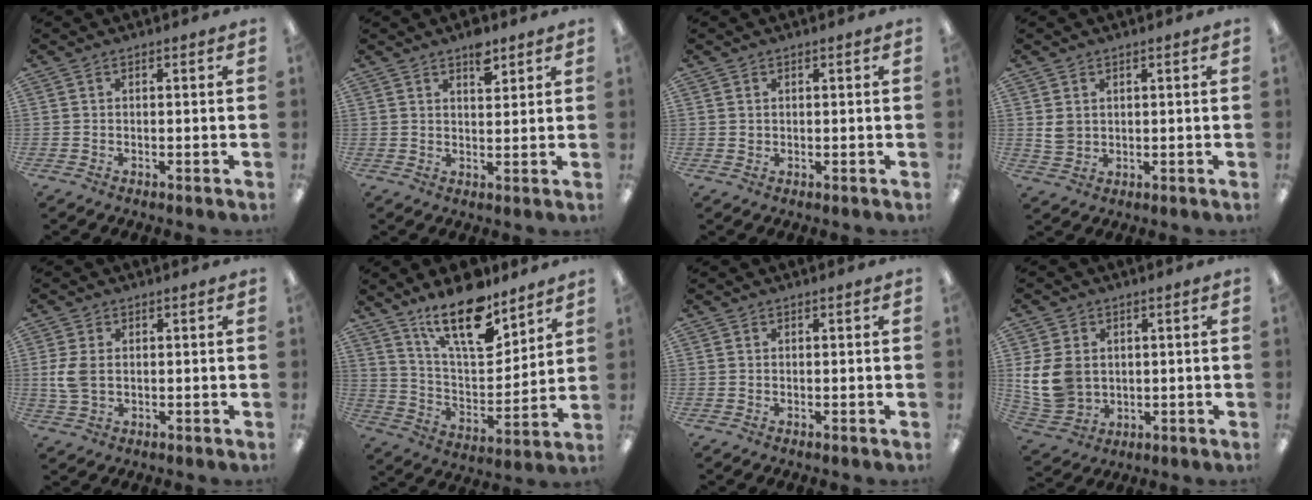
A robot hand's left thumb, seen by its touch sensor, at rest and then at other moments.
{"total": 5.0, "force": [3.6, 2.3, 2.6], "torque": [-0.026, -0.020, 0.059]}
{"total": 0.8, "force": [0.4, 0.6, 0.0], "torque": [-0.002, 0.002, 0.008]}
{"total": 3.5, "force": [1.3, 2.9, 1.4], "torque": [-0.021, -0.001, 0.025]}
{"total": 5.8, "force": [0.3, 4.0, 4.2], "torque": [-0.097, -0.003, 0.000]}
{"total": 18.9, "force": [13.3, 7.1, 11.4], "torque": [-0.193, -0.076, 0.227]}
{"total": 0.0}
{"total": 11.7, "force": [1.3, 9.5, 6.8], "torque": [-0.160, 0.004, 0.027]}